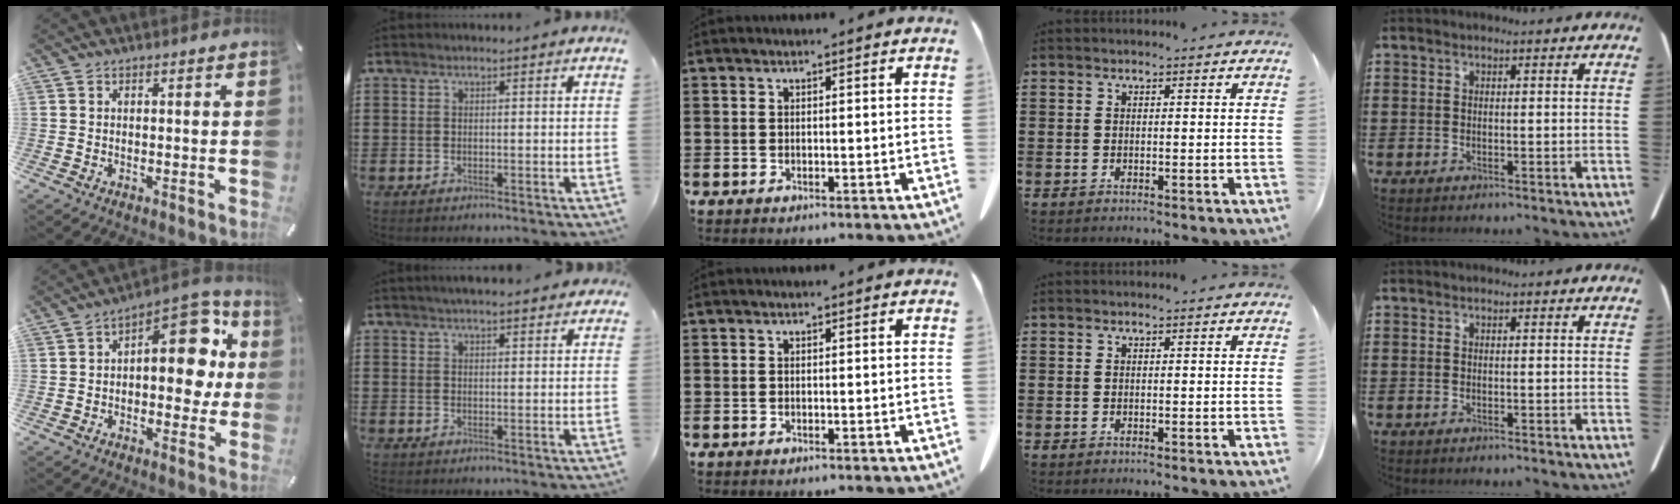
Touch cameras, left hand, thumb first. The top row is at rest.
{"thumb": {"total": 15.7, "force": [3.8, 9.0, 12.3], "torque": [-0.140, -0.033, 0.062]}, "index": {"total": 2.3, "force": [2.1, 0.2, 1.0], "torque": [-0.023, 0.005, 0.039]}}